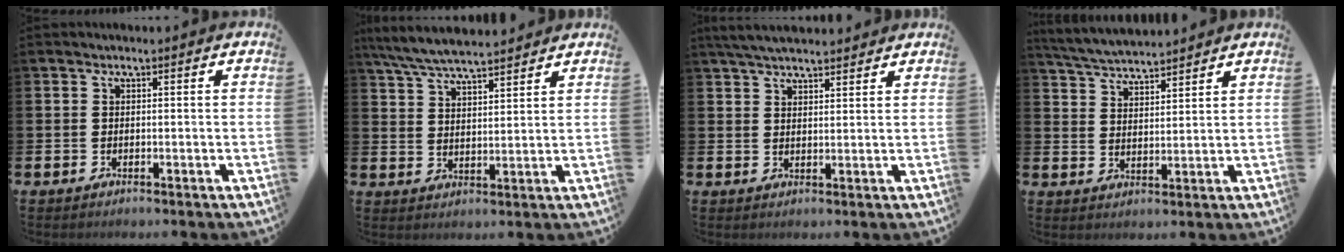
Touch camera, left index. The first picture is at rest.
{"total": 6.4, "force": [6.1, 0.7, 1.9], "torque": [-0.060, -0.025, 0.112]}
{"total": 4.5, "force": [4.2, 1.0, 1.3], "torque": [-0.032, -0.011, 0.079]}
{"total": 4.8, "force": [4.8, 0.3, 0.4], "torque": [-0.027, -0.027, 0.086]}